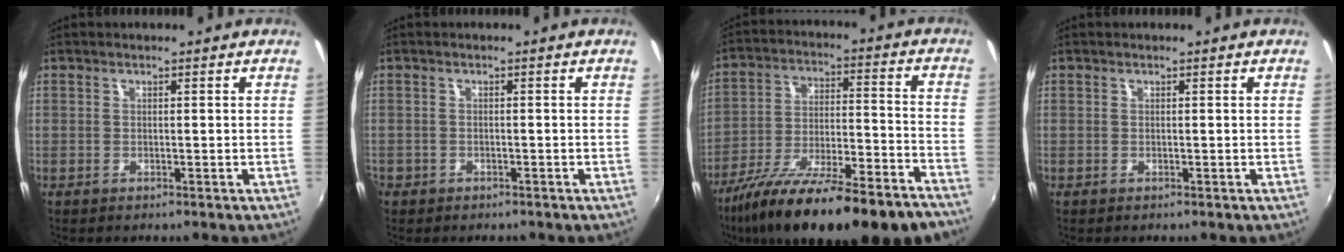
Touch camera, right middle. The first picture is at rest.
{"total": 2.1, "force": [-1.3, 1.6, 0.4], "torque": [-0.017, -0.003, -0.021]}
{"total": 25.9, "force": [-19.9, 5.1, 15.8], "torque": [-0.271, -0.065, -0.302]}
{"total": 0.0}